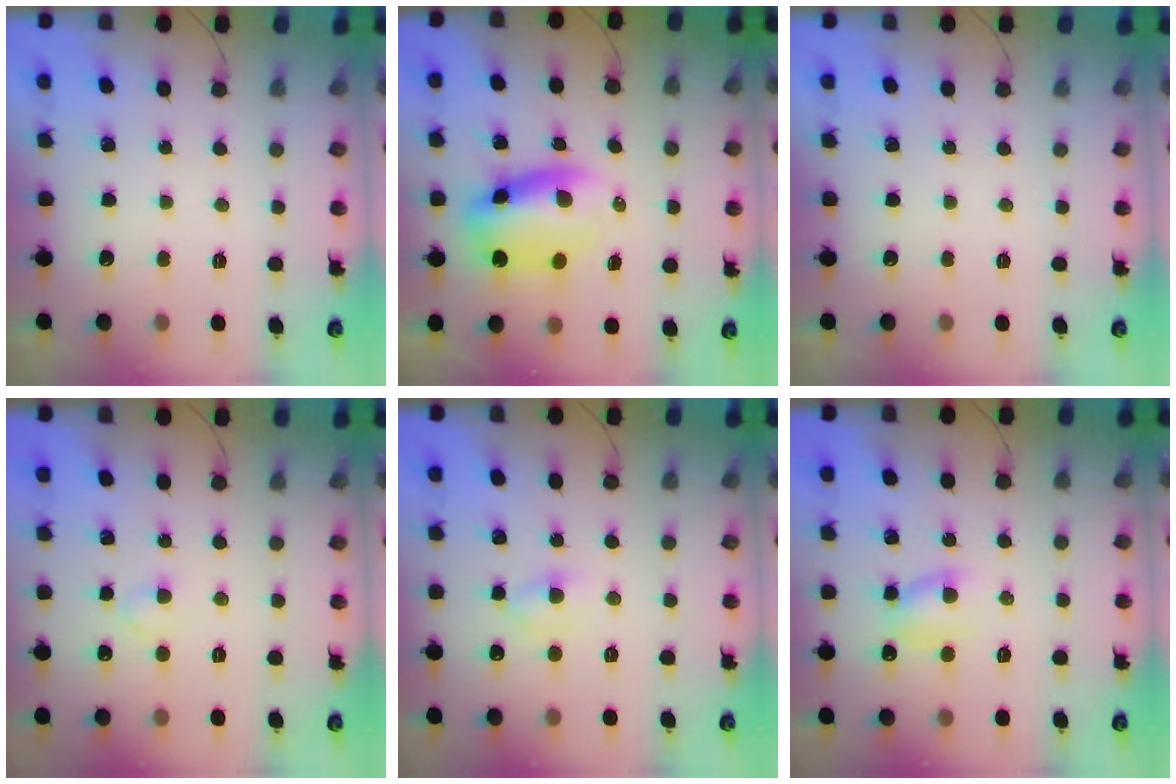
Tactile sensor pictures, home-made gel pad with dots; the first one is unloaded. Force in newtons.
{"total": 9.1, "press": 8.8, "slide": 2.4}
{"total": 0.0}
{"total": 2.3, "press": 2.1, "slide": 1.0}
{"total": 4.2, "press": 4.0, "slide": 1.3}
{"total": 6.9, "press": 6.7, "slide": 1.4}